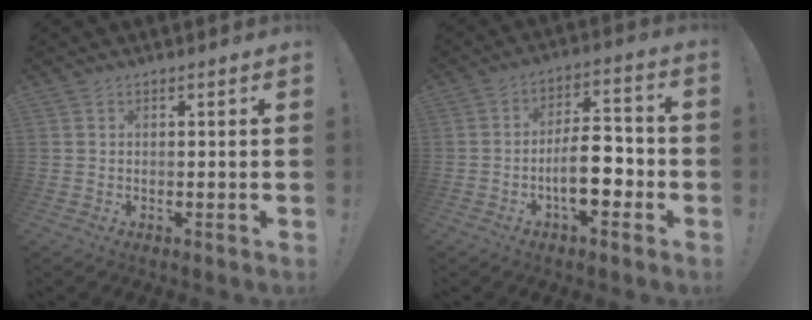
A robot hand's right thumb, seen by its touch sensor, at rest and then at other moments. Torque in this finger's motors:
{"motor_torque": [1.52, 1.20, 0.10, -0.05, 0.29]}